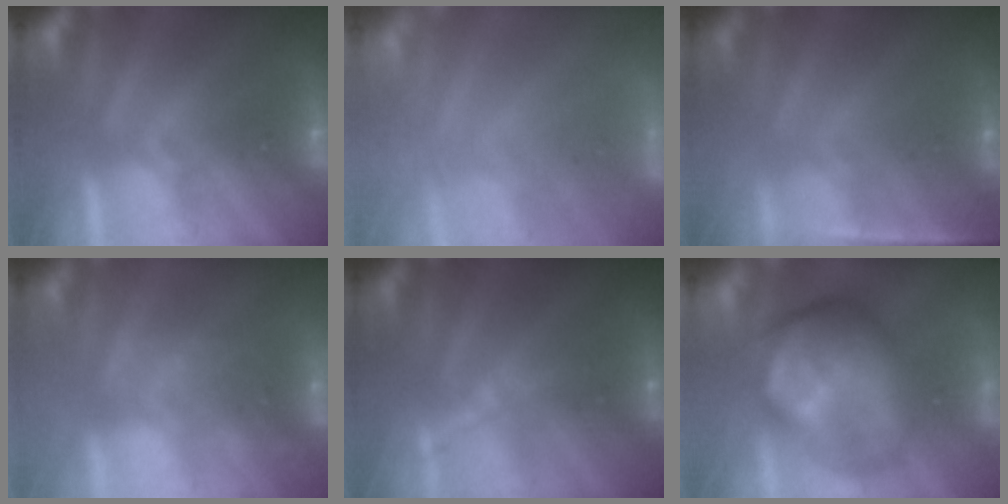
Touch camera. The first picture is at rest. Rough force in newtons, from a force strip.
{"total": 5.7}
{"total": 1.7}
{"total": 2.2}
{"total": 1.4}
{"total": 8.7}